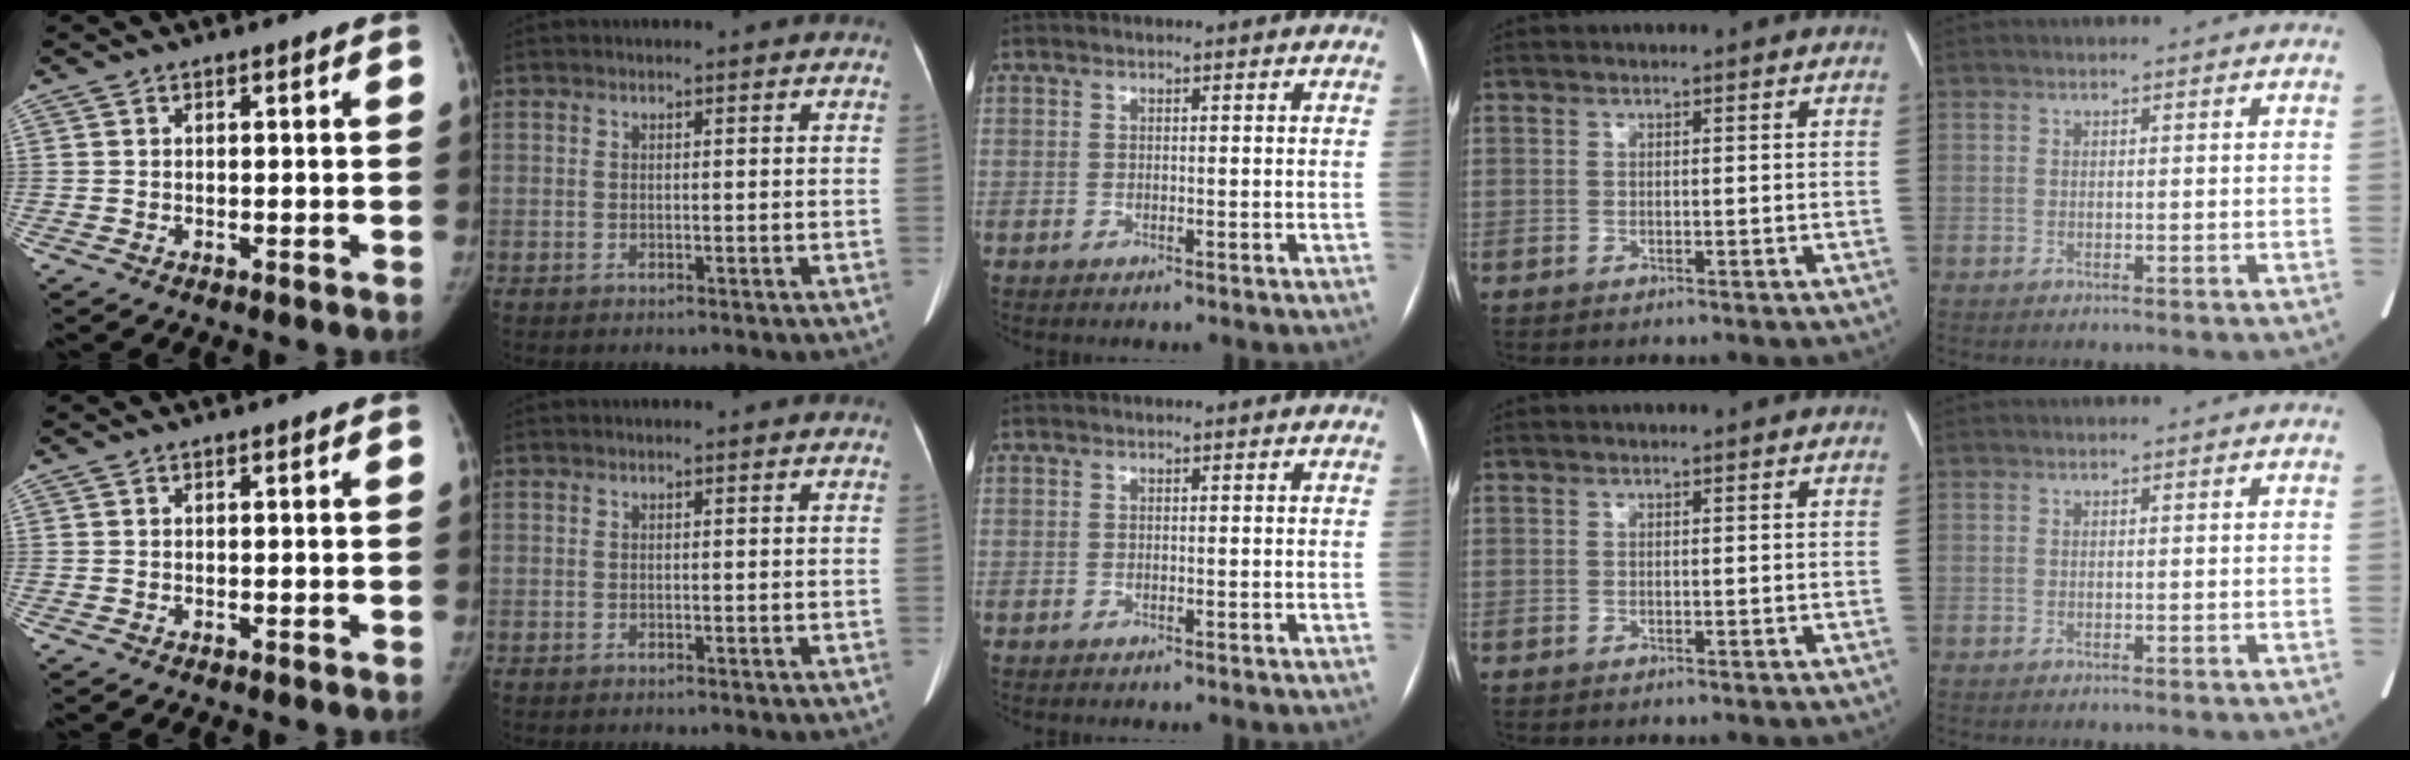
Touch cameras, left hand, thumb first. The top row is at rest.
{}